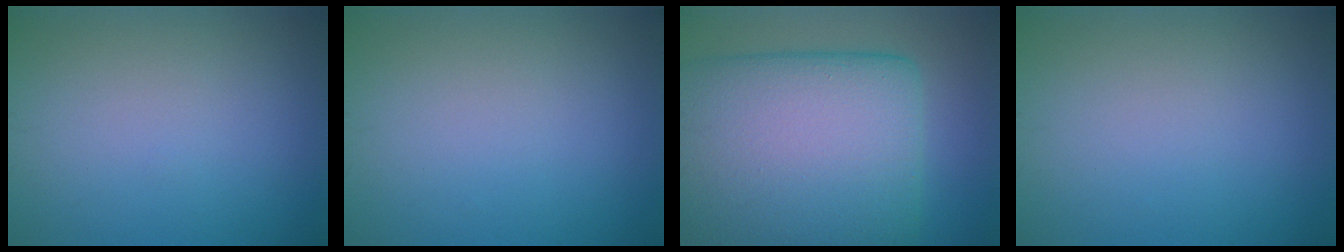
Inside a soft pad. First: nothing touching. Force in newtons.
{"total": 0.0}
{"total": 17.5, "press": 17.4, "slide": 1.0}
{"total": 0.0}